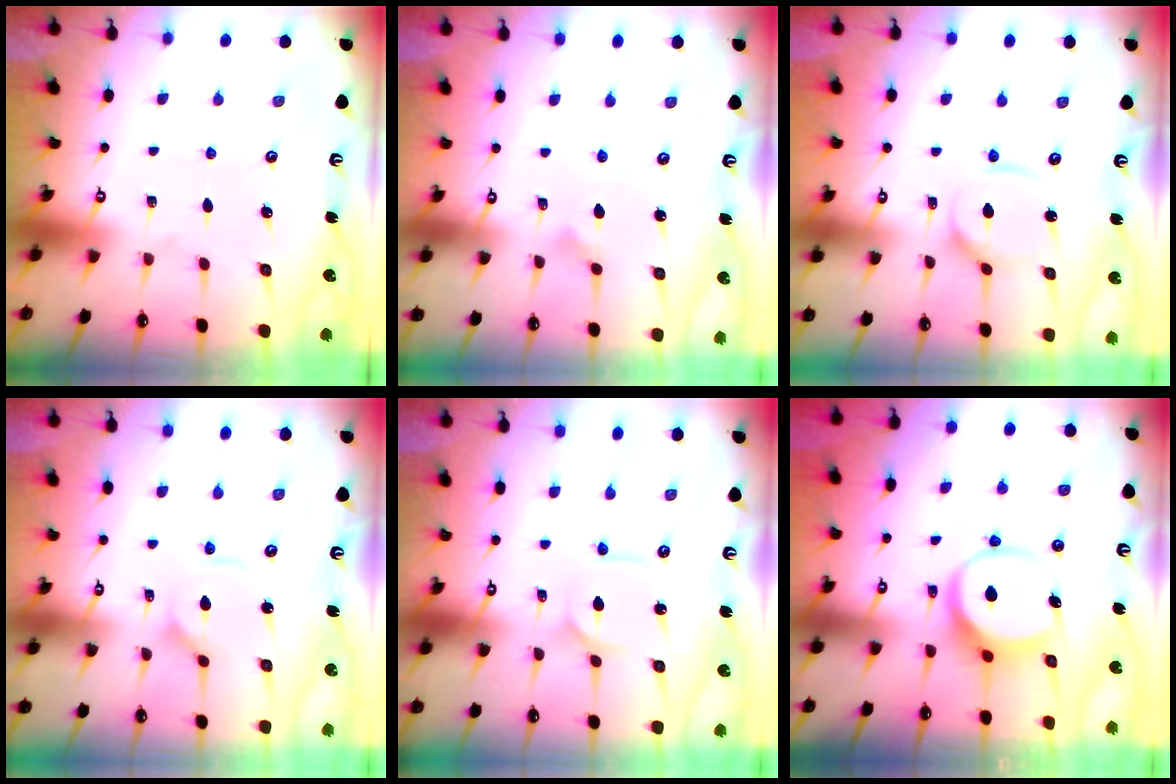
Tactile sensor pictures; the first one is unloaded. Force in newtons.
{"total": 3.0, "press": 3.0, "slide": 0.2}
{"total": 7.4, "press": 7.3, "slide": 0.8}
{"total": 3.3, "press": 3.3, "slide": 0.4}
{"total": 2.3, "press": 2.2, "slide": 0.3}
{"total": 8.5, "press": 8.4, "slide": 0.6}